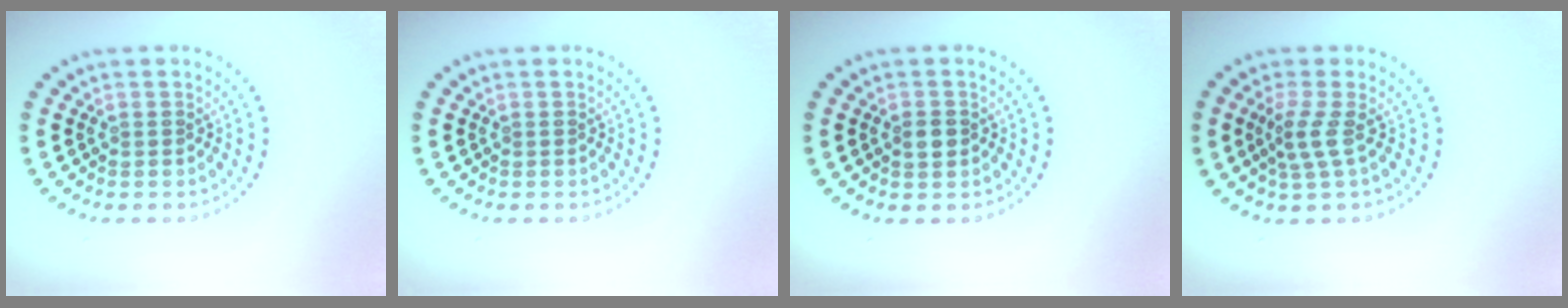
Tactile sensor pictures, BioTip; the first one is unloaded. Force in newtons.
{"total": 0.0}
{"total": 1.5, "press": 1.5, "slide": 0.3}
{"total": 2.1, "press": 1.5, "slide": 1.4}